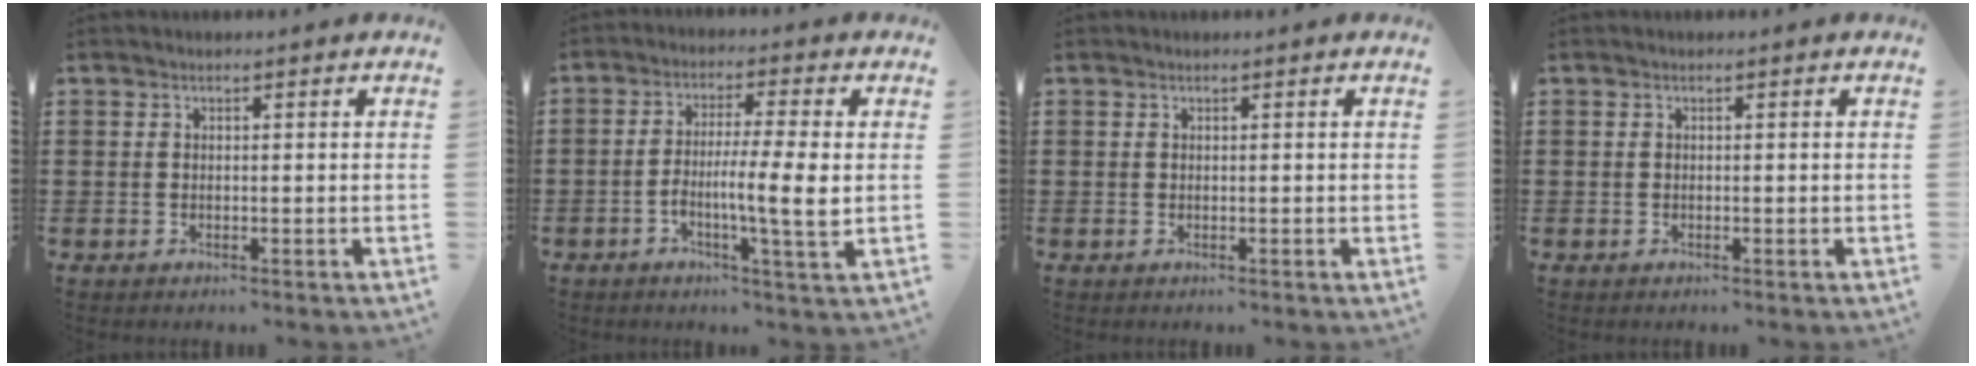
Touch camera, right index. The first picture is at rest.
{"total": 7.4, "force": [-1.2, 0.6, 7.3], "torque": [-0.120, -0.006, -0.027]}
{"total": 0.0}
{"total": 0.0}